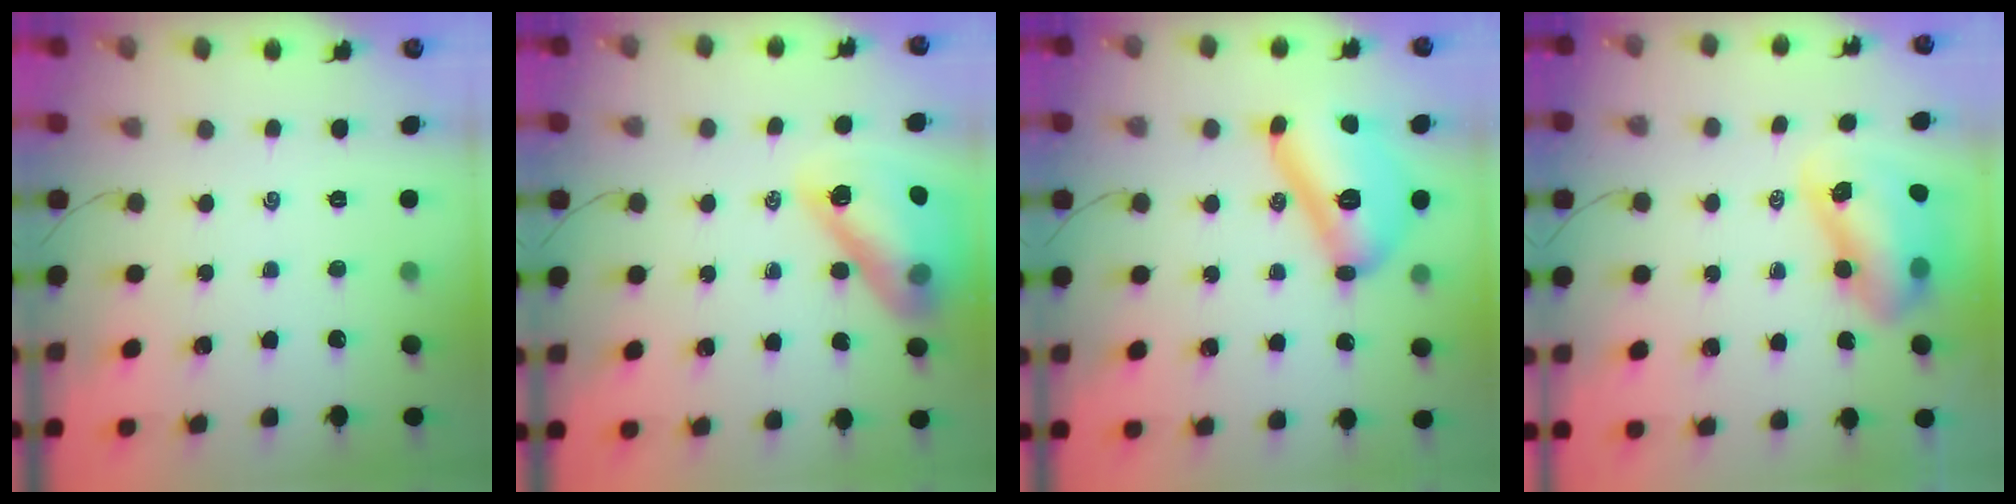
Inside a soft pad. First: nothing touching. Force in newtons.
{"total": 18.1, "press": 17.7, "slide": 3.8}
{"total": 17.3, "press": 17.2, "slide": 1.1}
{"total": 9.3, "press": 9.0, "slide": 2.4}